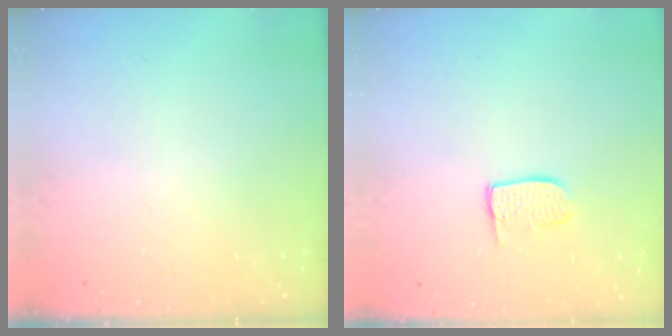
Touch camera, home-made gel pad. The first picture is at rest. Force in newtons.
{"total": 6.7, "press": 6.7, "slide": 0.2}